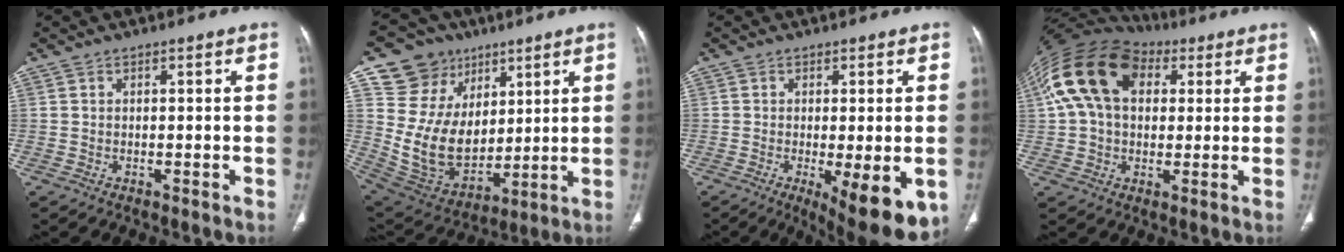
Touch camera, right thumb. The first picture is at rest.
{"total": 19.5, "force": [7.7, 16.1, 7.9], "torque": [-0.102, -0.012, 0.171]}
{"total": 12.1, "force": [-4.2, 3.9, 10.7], "torque": [-0.133, -0.020, -0.050]}
{"total": 18.5, "force": [5.5, 12.4, 12.6], "torque": [-0.244, 0.036, 0.092]}